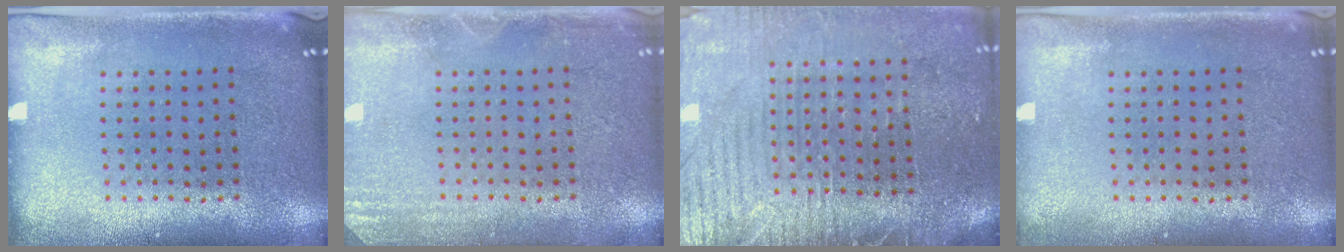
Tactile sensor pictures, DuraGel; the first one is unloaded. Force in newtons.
{"total": 2.0, "press": 2.0, "slide": 0.4}
{"total": 3.7, "press": 3.3, "slide": 1.5}
{"total": 0.5, "press": 0.5, "slide": 0.2}